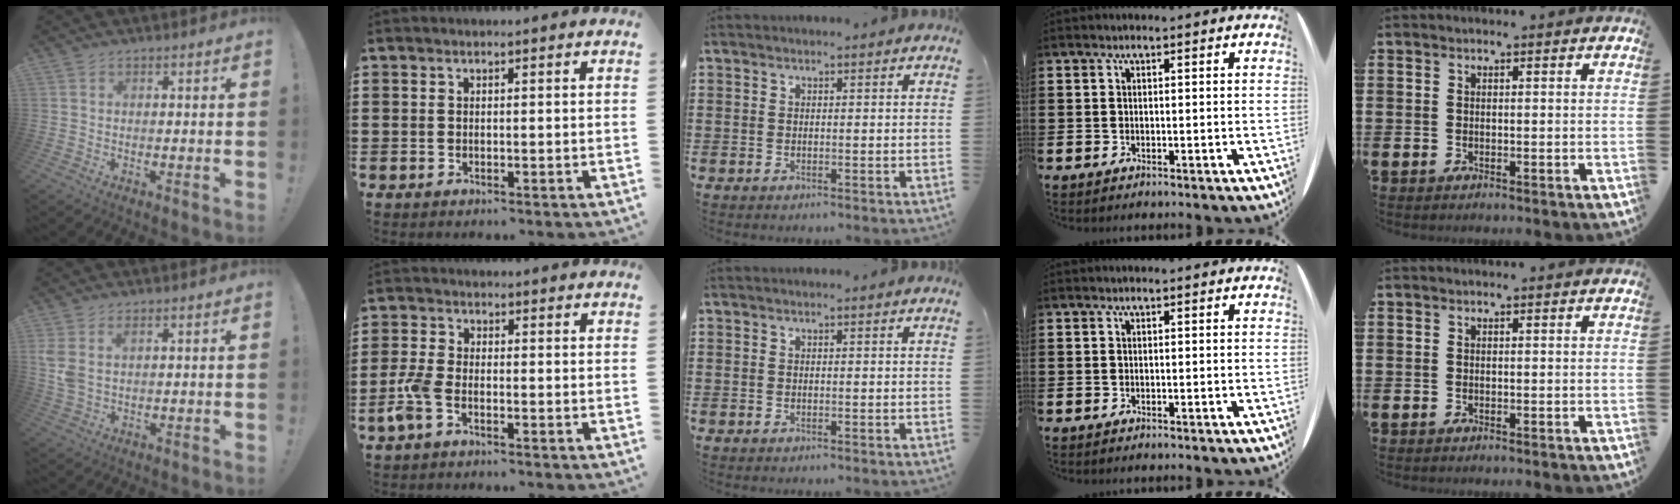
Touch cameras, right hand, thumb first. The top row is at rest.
{"thumb": {"total": 4.3, "force": [2.0, 2.2, 3.1], "torque": [-0.060, -0.009, 0.035]}, "index": {"total": 3.9, "force": [-2.0, 1.4, 3.0], "torque": [-0.087, -0.007, -0.045]}}